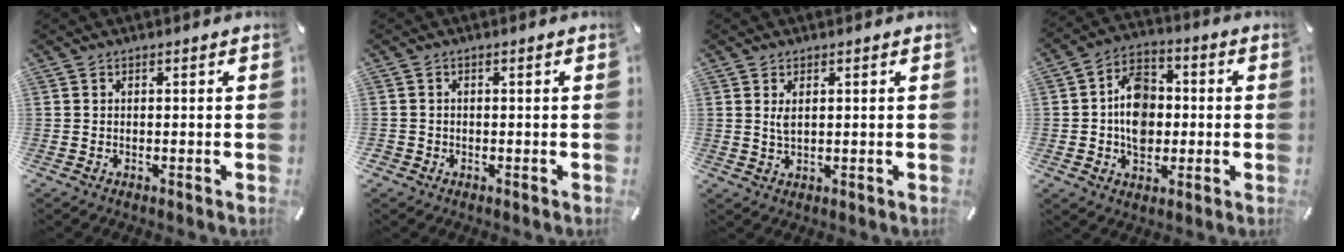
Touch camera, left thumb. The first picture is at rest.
{"total": 1.1, "force": [-0.4, 1.0, 0.1], "torque": [0.000, 0.003, -0.010]}
{"total": 2.3, "force": [0.9, 0.8, 2.0], "torque": [-0.042, 0.002, 0.015]}
{"total": 10.9, "force": [-0.8, 8.7, 6.4], "torque": [-0.109, 0.019, -0.010]}